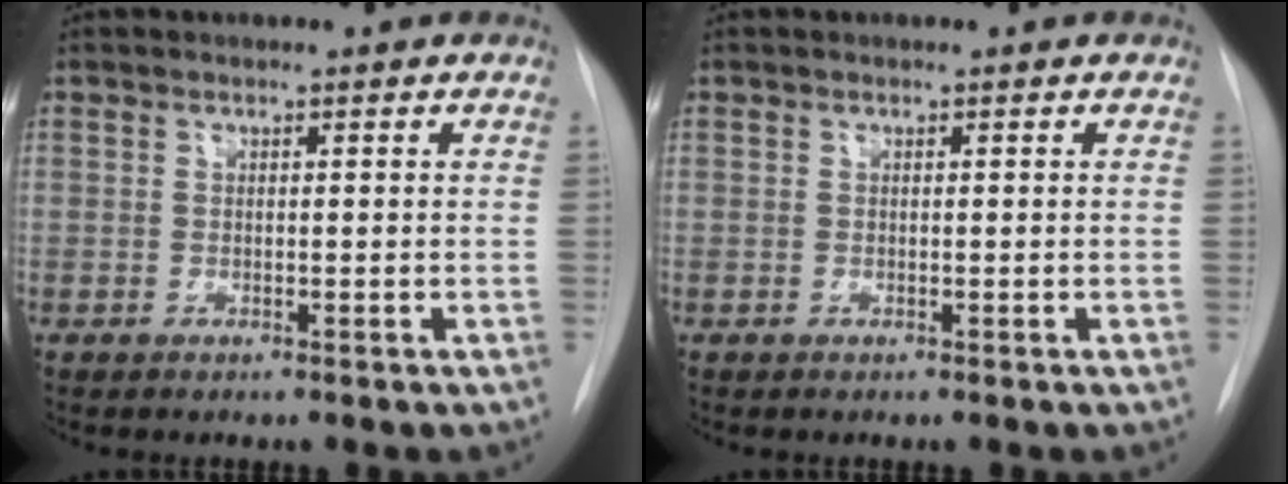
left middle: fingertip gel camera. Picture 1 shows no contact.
{"total": 0.0}